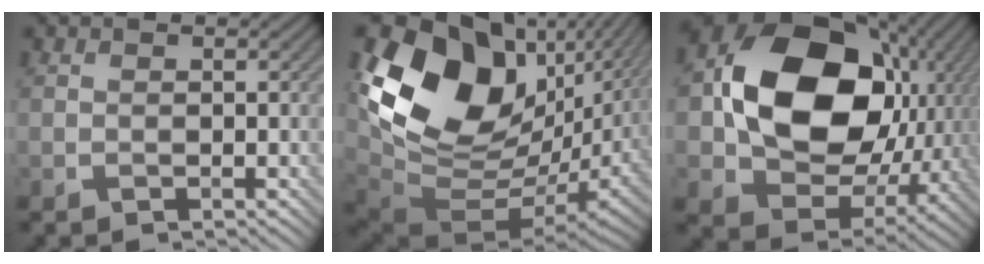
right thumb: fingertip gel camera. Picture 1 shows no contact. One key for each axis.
{"total": 18.6, "fx": 5.5, "fy": 12.6, "fz": 12.6, "tx": -0.256, "ty": -0.019, "tz": 0.122}
{"total": 17.8, "fx": 1.9, "fy": 13.8, "fz": 11.1, "tx": -0.207, "ty": -0.013, "tz": 0.038}